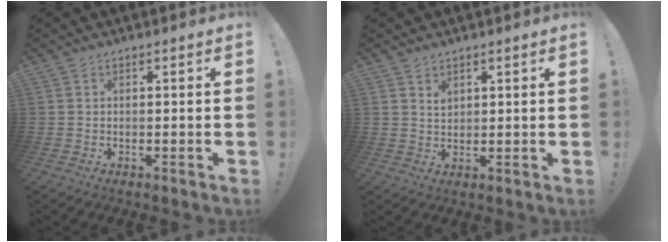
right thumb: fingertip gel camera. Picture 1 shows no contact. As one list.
[{"total": 2.4, "force": [1.8, 1.3, 0.9], "torque": [-0.009, -0.011, 0.031]}]